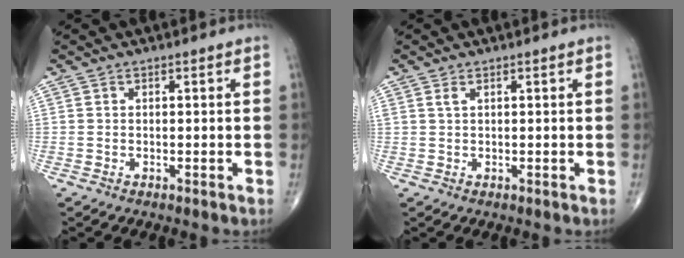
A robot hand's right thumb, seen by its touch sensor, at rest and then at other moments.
{"total": 1.0, "force": [0.6, 0.3, 0.7], "torque": [-0.016, 0.006, 0.015]}